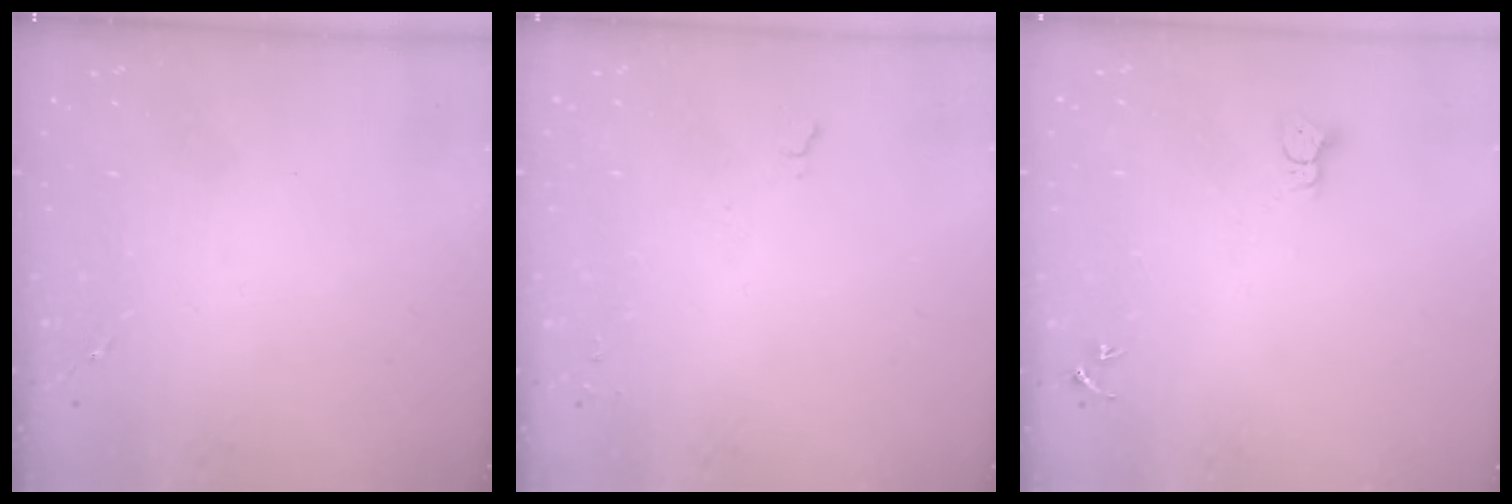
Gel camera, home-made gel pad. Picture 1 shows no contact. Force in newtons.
{"total": 5.1, "press": 5.1, "slide": 0.6}
{"total": 2.3, "press": 2.3, "slide": 0.2}